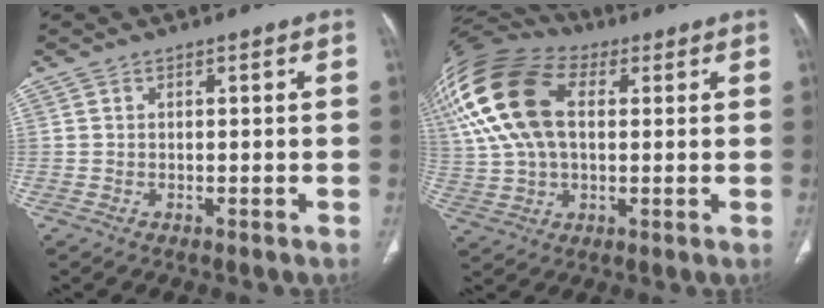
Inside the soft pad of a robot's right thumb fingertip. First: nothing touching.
{"total": 21.7, "force": [6.0, 13.0, 16.3], "torque": [-0.368, 0.027, 0.108]}